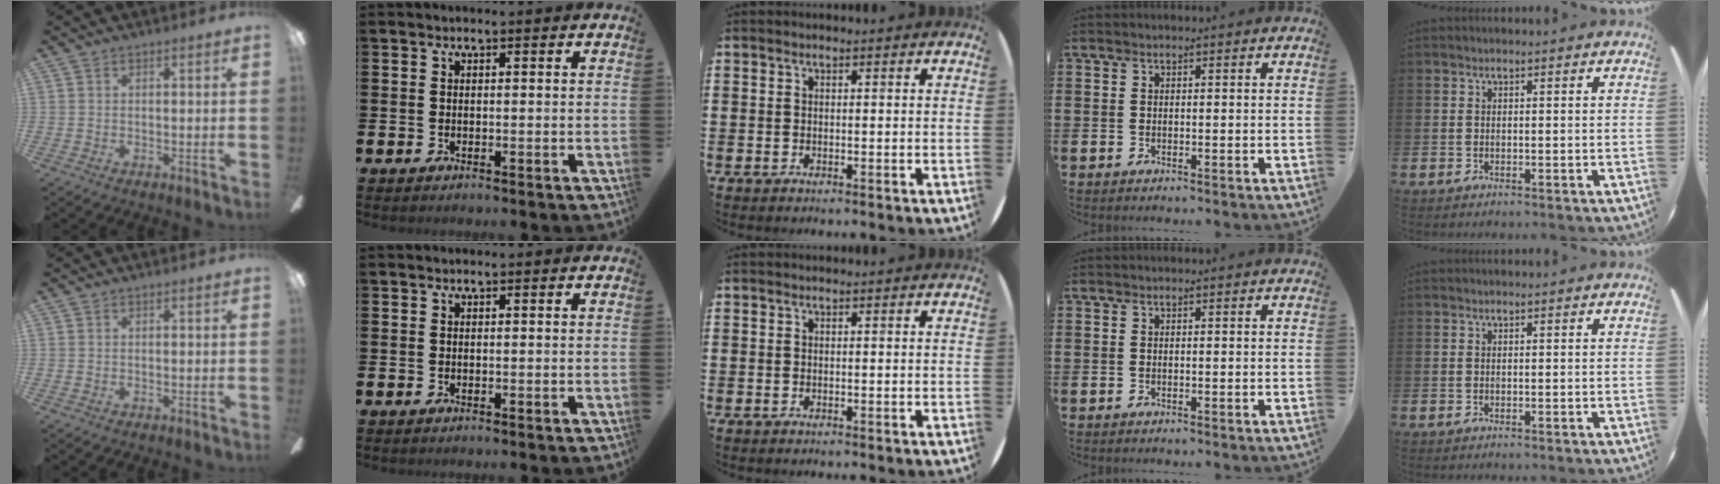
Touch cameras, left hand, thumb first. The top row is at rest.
{}